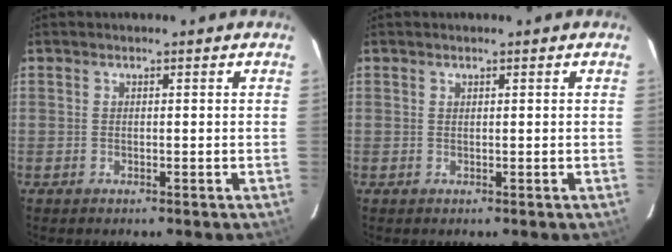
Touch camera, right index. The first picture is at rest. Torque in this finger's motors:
{"motor_torque": [0.12, -0.04, 0.04, 0.01]}